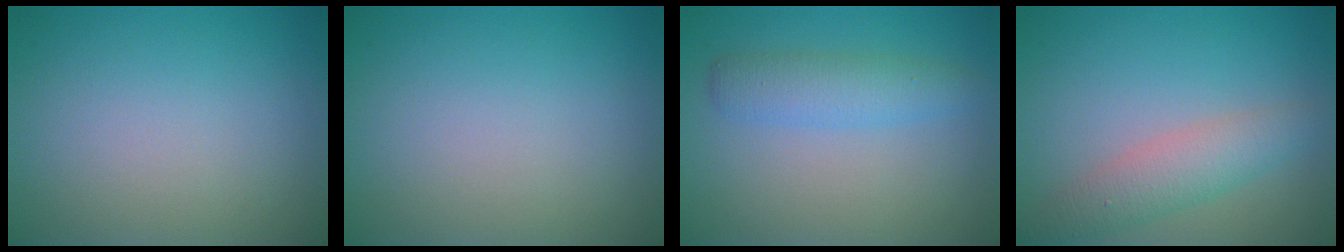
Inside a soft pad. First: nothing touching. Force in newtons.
{"total": 0.0}
{"total": 2.9, "press": 2.9, "slide": 0.1}
{"total": 3.4, "press": 3.4, "slide": 0.0}